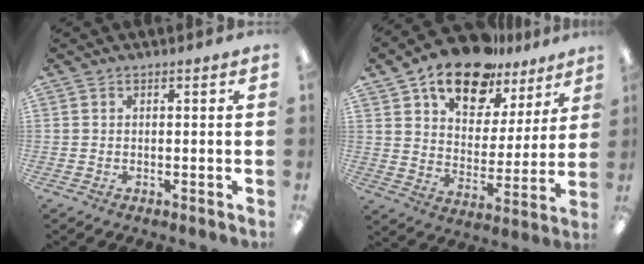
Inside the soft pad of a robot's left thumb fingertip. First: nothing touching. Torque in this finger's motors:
{"motor_torque": [0.51, 0.66, 1.31, -1.46, 0.22]}